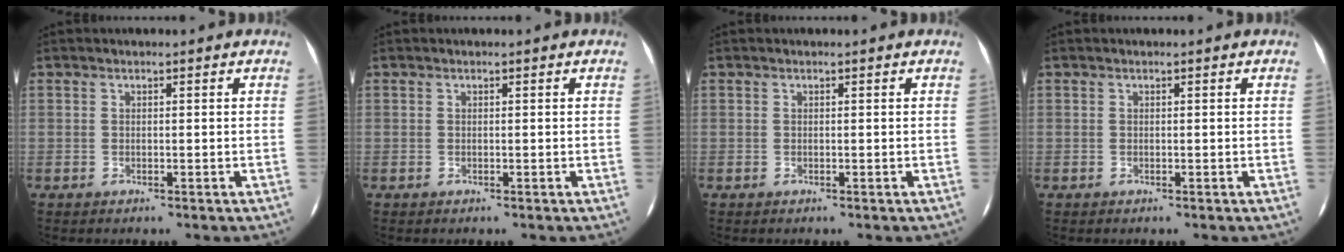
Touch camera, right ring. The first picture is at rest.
{"total": 0.0}
{"total": 0.0}
{"total": 0.0}